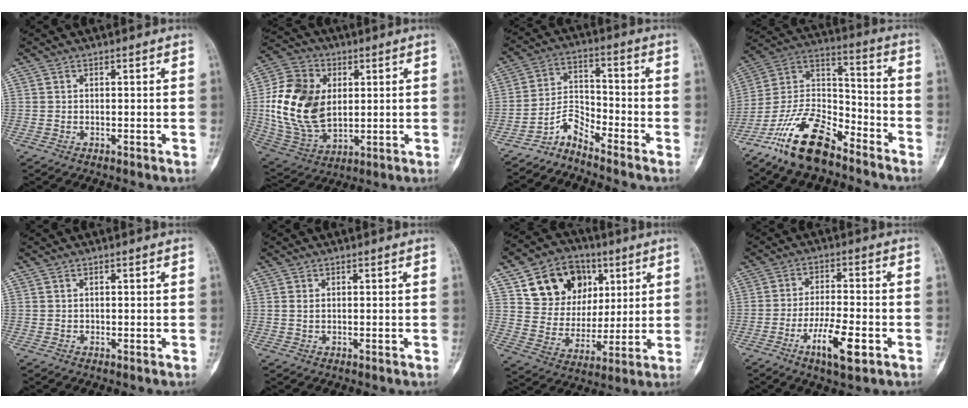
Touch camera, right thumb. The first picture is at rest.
{"total": 18.7, "force": [1.9, 12.9, 13.4], "torque": [-0.245, -0.009, 0.046]}
{"total": 5.6, "force": [-5.2, 1.3, 1.6], "torque": [-0.027, 0.058, -0.107]}
{"total": 17.0, "force": [-12.2, 6.8, 9.7], "torque": [-0.172, 0.083, -0.230]}
{"total": 0.0}
{"total": 1.1, "force": [0.3, 0.7, 0.8], "torque": [-0.017, 0.002, 0.010]}
{"total": 17.2, "force": [7.5, 13.1, 8.3], "torque": [-0.094, -0.015, 0.136]}
{"total": 9.3, "force": [-4.1, 2.6, 8.0], "torque": [-0.149, 0.011, -0.070]}